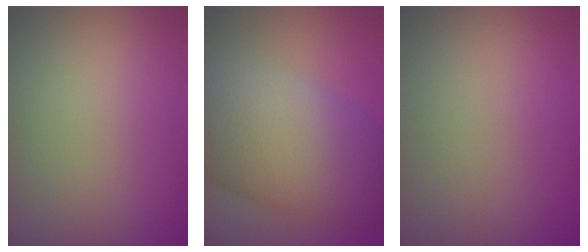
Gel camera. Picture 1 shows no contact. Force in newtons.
{"total": 12.6, "press": 12.6, "slide": 0.5}
{"total": 0.0}